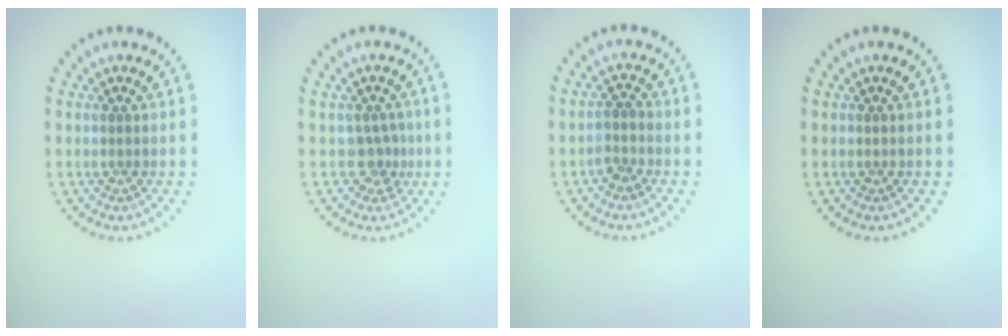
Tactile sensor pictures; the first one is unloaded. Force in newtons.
{"total": 1.7, "press": 1.4, "slide": 1.0}
{"total": 1.5, "press": 1.3, "slide": 0.8}
{"total": 0.0}